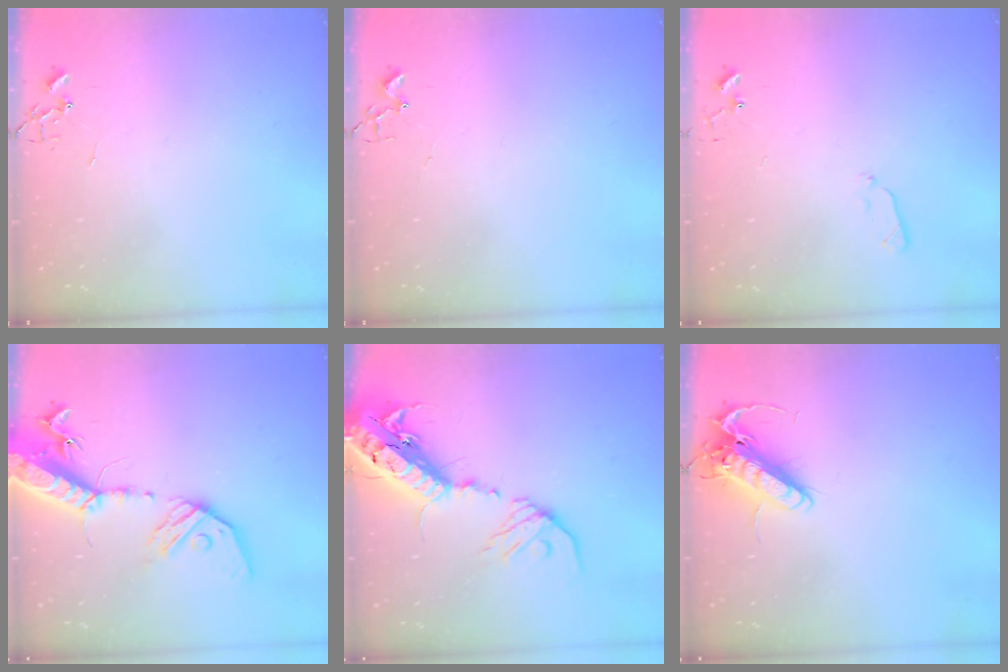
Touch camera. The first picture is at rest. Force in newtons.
{"total": 1.8, "press": 1.8, "slide": 0.2}
{"total": 5.6, "press": 5.6, "slide": 0.8}
{"total": 20.5, "press": 20.0, "slide": 4.4}
{"total": 23.9, "press": 23.3, "slide": 5.5}
{"total": 13.8, "press": 13.6, "slide": 2.3}